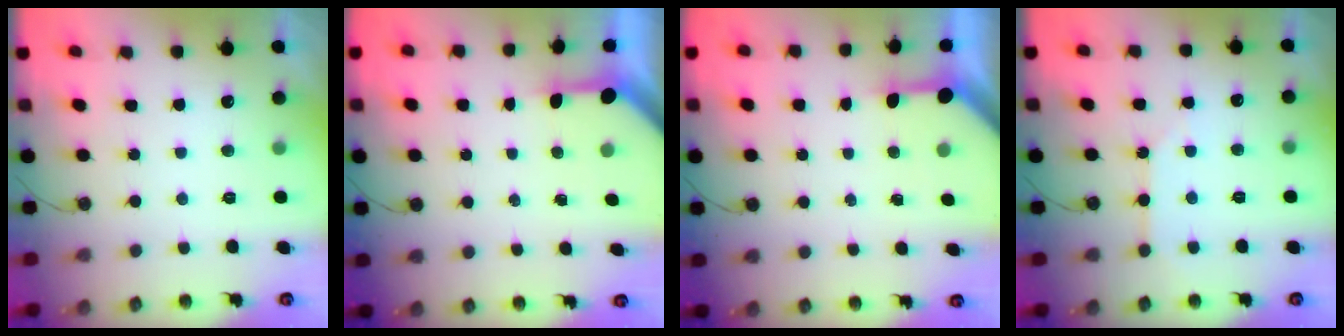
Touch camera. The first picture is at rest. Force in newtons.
{"total": 3.4, "press": 3.3, "slide": 0.4}
{"total": 3.4, "press": 3.4, "slide": 0.4}
{"total": 3.0, "press": 3.0, "slide": 0.4}